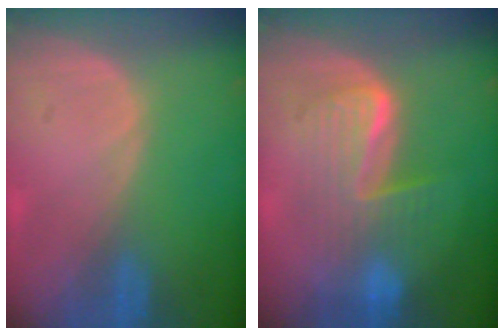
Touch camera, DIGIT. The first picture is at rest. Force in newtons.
{"total": 7.4, "press": 7.4, "slide": 0.2}